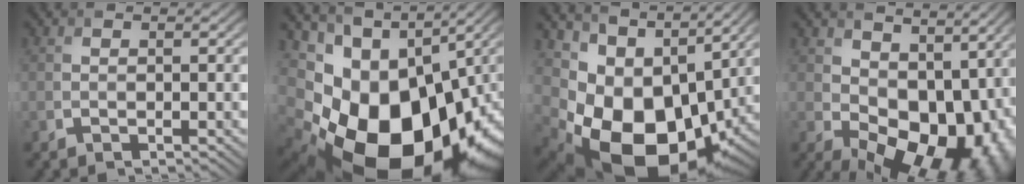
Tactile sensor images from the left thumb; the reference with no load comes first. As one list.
[{"total": 20.4, "force": [-4.7, 14.4, 13.7], "torque": [-0.245, -0.056, -0.049]}, {"total": 14.7, "force": [-0.9, 10.8, 9.9], "torque": [-0.186, -0.038, 0.012]}, {"total": 13.8, "force": [1.9, 9.4, 10.0], "torque": [-0.139, -0.025, 0.061]}]